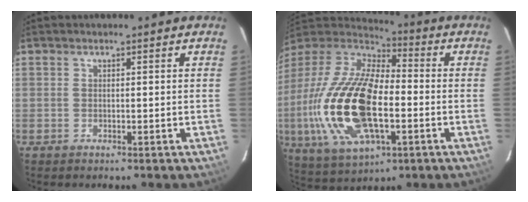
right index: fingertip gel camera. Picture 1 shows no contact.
{"total": 25.5, "force": [-4.6, 11.6, 22.2], "torque": [-0.476, -0.019, -0.080]}